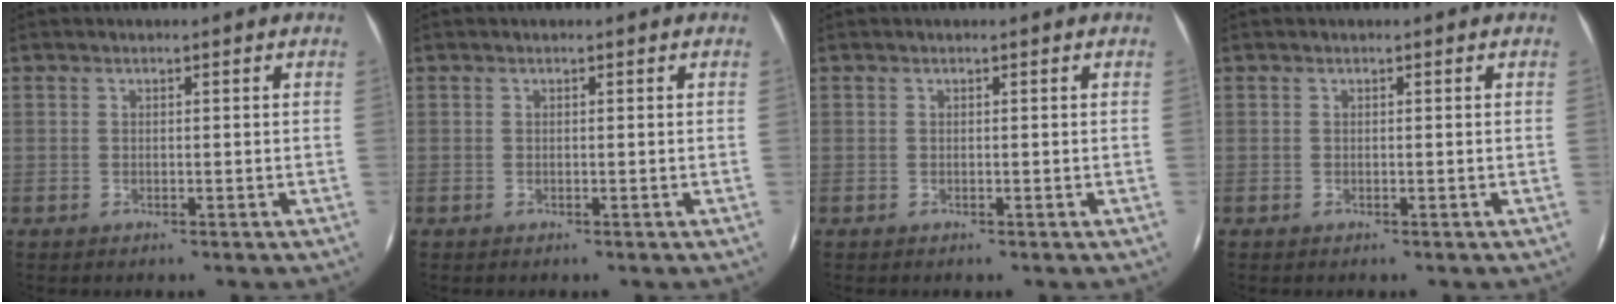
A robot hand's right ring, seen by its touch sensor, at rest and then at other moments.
{"total": 0.0}
{"total": 0.0}
{"total": 0.0}